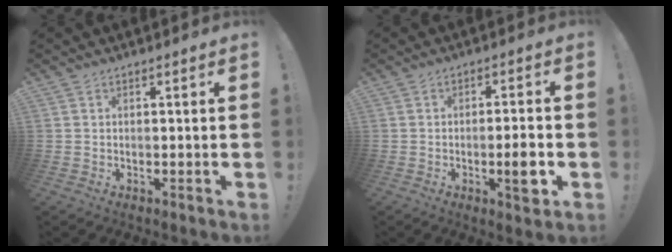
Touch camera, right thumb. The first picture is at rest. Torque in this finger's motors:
{"motor_torque": [0.02, 0.24, 0.36, 0.17, 0.06]}